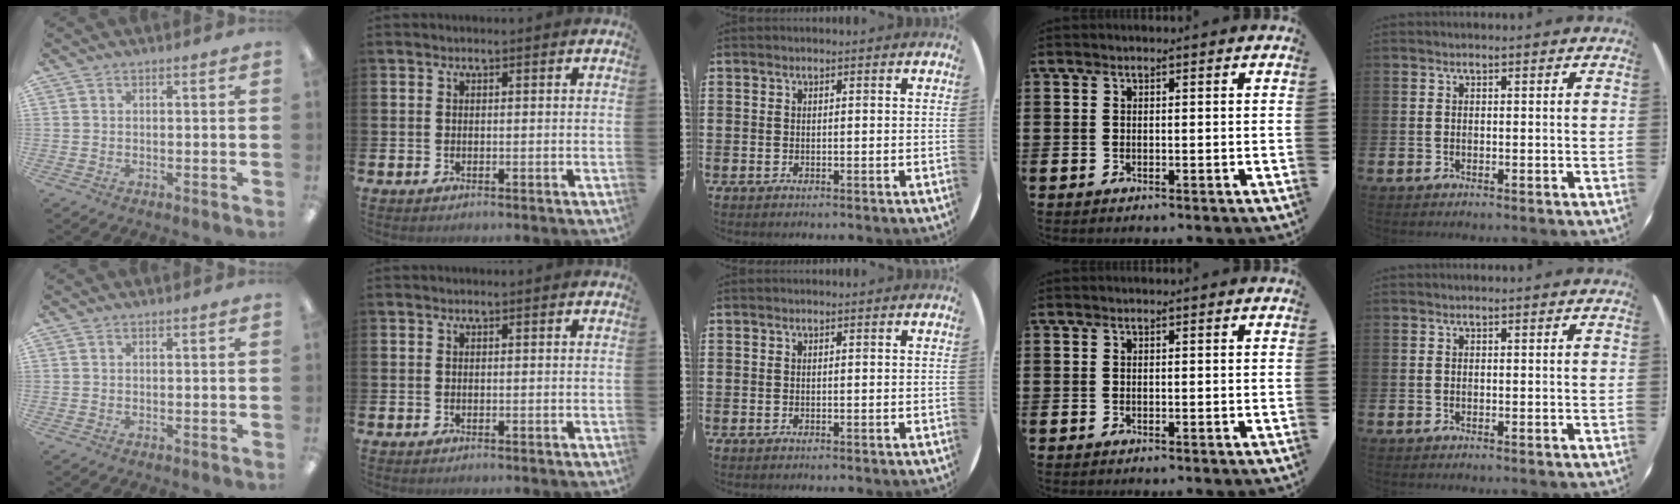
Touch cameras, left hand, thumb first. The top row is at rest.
{}